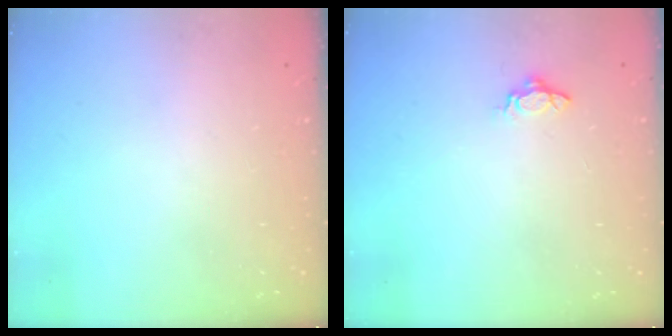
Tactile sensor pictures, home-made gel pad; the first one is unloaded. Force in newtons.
{"total": 5.2, "press": 5.2, "slide": 0.7}